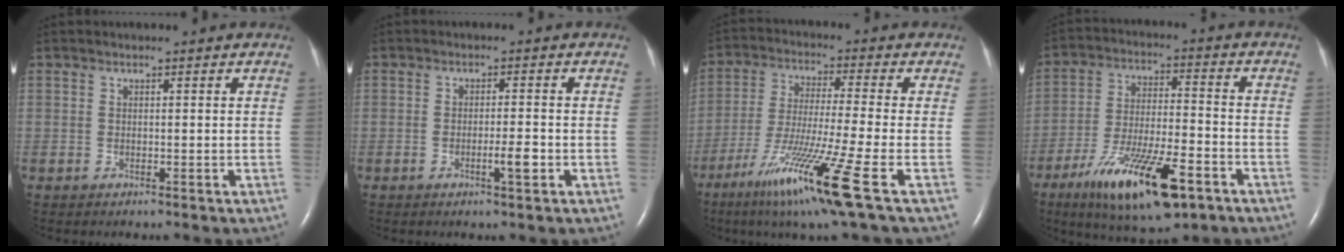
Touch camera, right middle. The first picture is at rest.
{"total": 2.7, "force": [-1.1, 0.1, 2.5], "torque": [-0.043, -0.001, -0.019]}
{"total": 14.9, "force": [-7.8, -1.6, 12.6], "torque": [-0.252, -0.050, -0.142]}
{"total": 16.6, "force": [-9.3, 3.9, 13.1], "torque": [-0.233, -0.023, -0.154]}